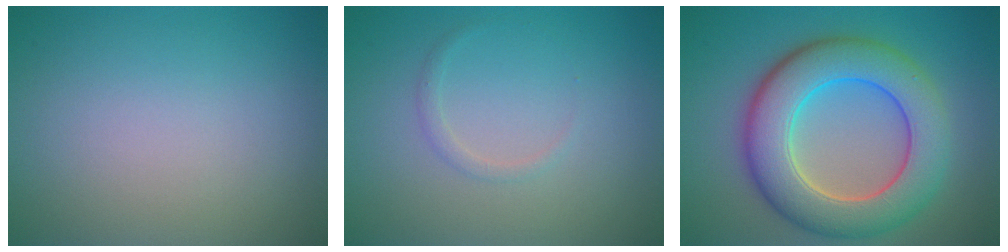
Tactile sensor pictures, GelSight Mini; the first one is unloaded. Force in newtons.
{"total": 0.8, "press": 0.8, "slide": 0.0}
{"total": 9.3, "press": 9.2, "slide": 0.4}